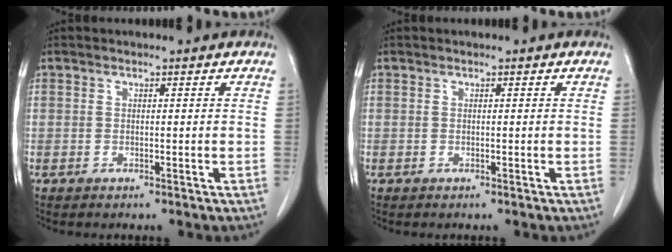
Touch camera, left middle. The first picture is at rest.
{"total": 0.0}